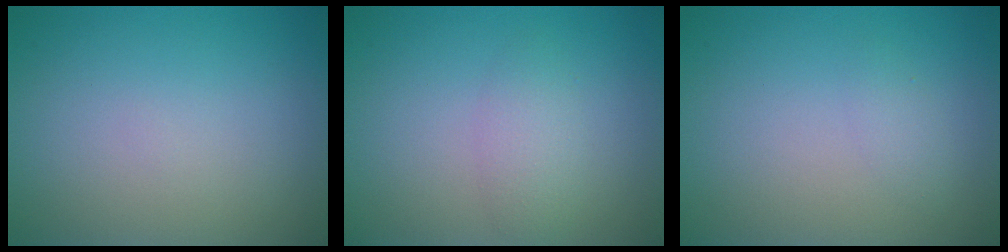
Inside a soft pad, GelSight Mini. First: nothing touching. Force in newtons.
{"total": 2.0, "press": 2.0, "slide": 0.0}
{"total": 0.9, "press": 0.9, "slide": 0.1}